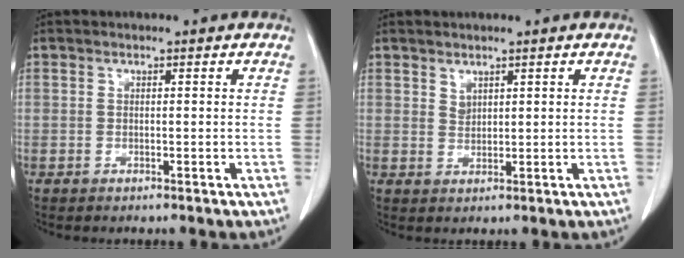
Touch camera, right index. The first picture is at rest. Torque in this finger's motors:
{"motor_torque": [0.02, 0.02, -0.01, 0.00]}